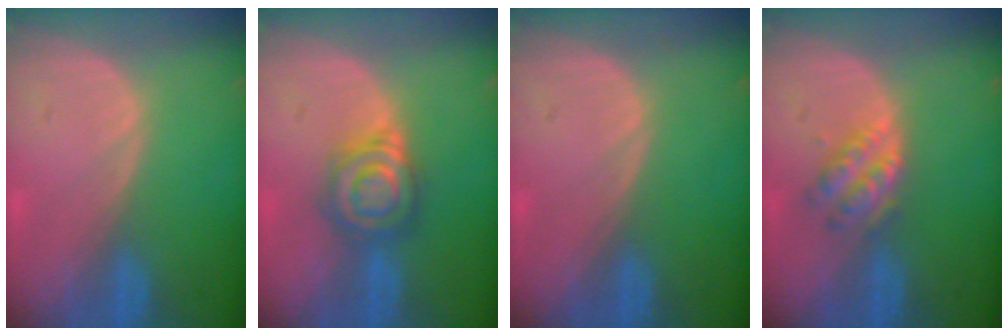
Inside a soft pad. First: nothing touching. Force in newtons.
{"total": 6.4, "press": 6.3, "slide": 1.2}
{"total": 0.0}
{"total": 4.8, "press": 4.2, "slide": 2.3}